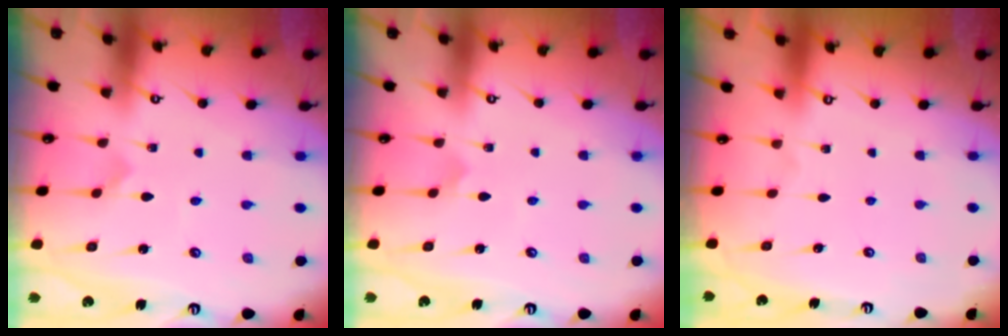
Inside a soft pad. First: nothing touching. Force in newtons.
{"total": 1.3, "press": 1.3, "slide": 0.1}
{"total": 0.0}